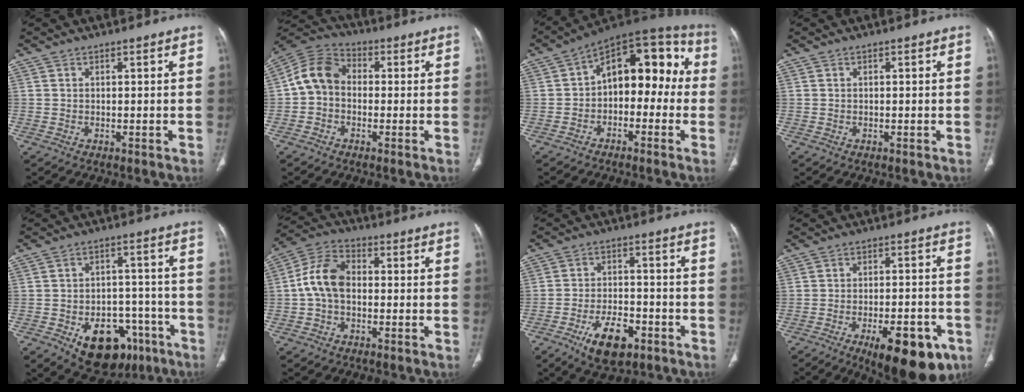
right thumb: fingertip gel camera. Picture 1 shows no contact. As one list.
[{"total": 8.8, "force": [-0.5, 6.9, 5.4], "torque": [-0.092, 0.028, -0.025]}, {"total": 15.5, "force": [0.4, 9.4, 12.4], "torque": [-0.116, 0.056, -0.013]}, {"total": 0.0}, {"total": 15.9, "force": [-8.0, 10.3, 9.1], "torque": [-0.087, 0.048, -0.104]}, {"total": 9.1, "force": [-0.5, 6.1, 6.7], "torque": [-0.125, 0.028, -0.020]}, {"total": 10.0, "force": [-5.2, 5.1, 6.9], "torque": [-0.107, 0.023, -0.083]}, {"total": 15.8, "force": [-8.2, 6.3, 12.0], "torque": [-0.127, 0.035, -0.105]}]